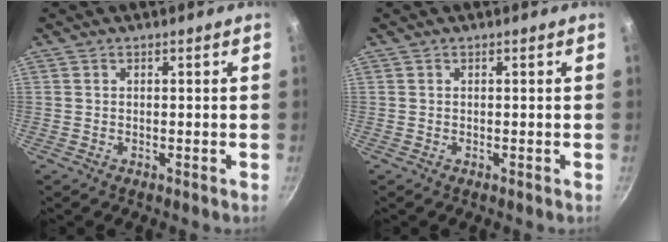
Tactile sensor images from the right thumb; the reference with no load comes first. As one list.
[{"total": 0.0}]